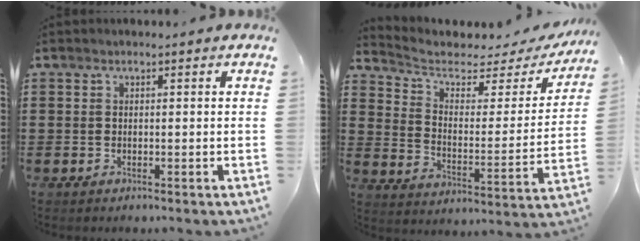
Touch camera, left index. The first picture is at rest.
{"total": 4.3, "force": [3.1, 1.9, 2.3], "torque": [-0.065, -0.018, 0.047]}